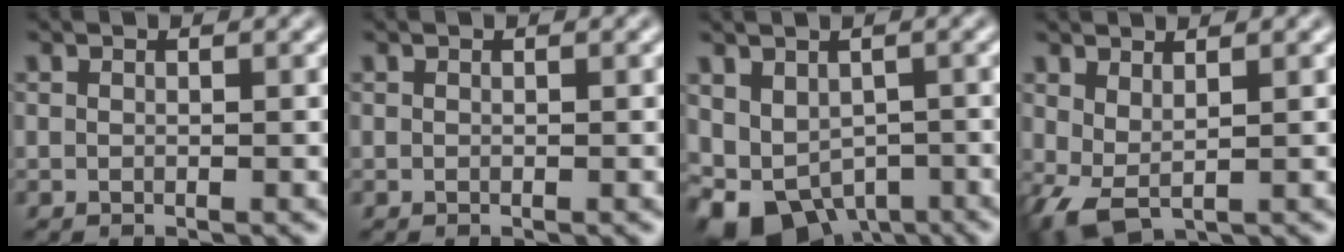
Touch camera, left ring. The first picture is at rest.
{"total": 0.0}
{"total": 7.0, "force": [-2.9, 4.9, 4.0], "torque": [-0.061, -0.021, -0.039]}
{"total": 2.7, "force": [0.6, 1.4, 2.2], "torque": [-0.057, -0.006, 0.013]}